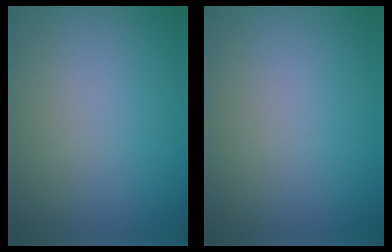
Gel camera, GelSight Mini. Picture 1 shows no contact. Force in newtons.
{"total": 0.0}